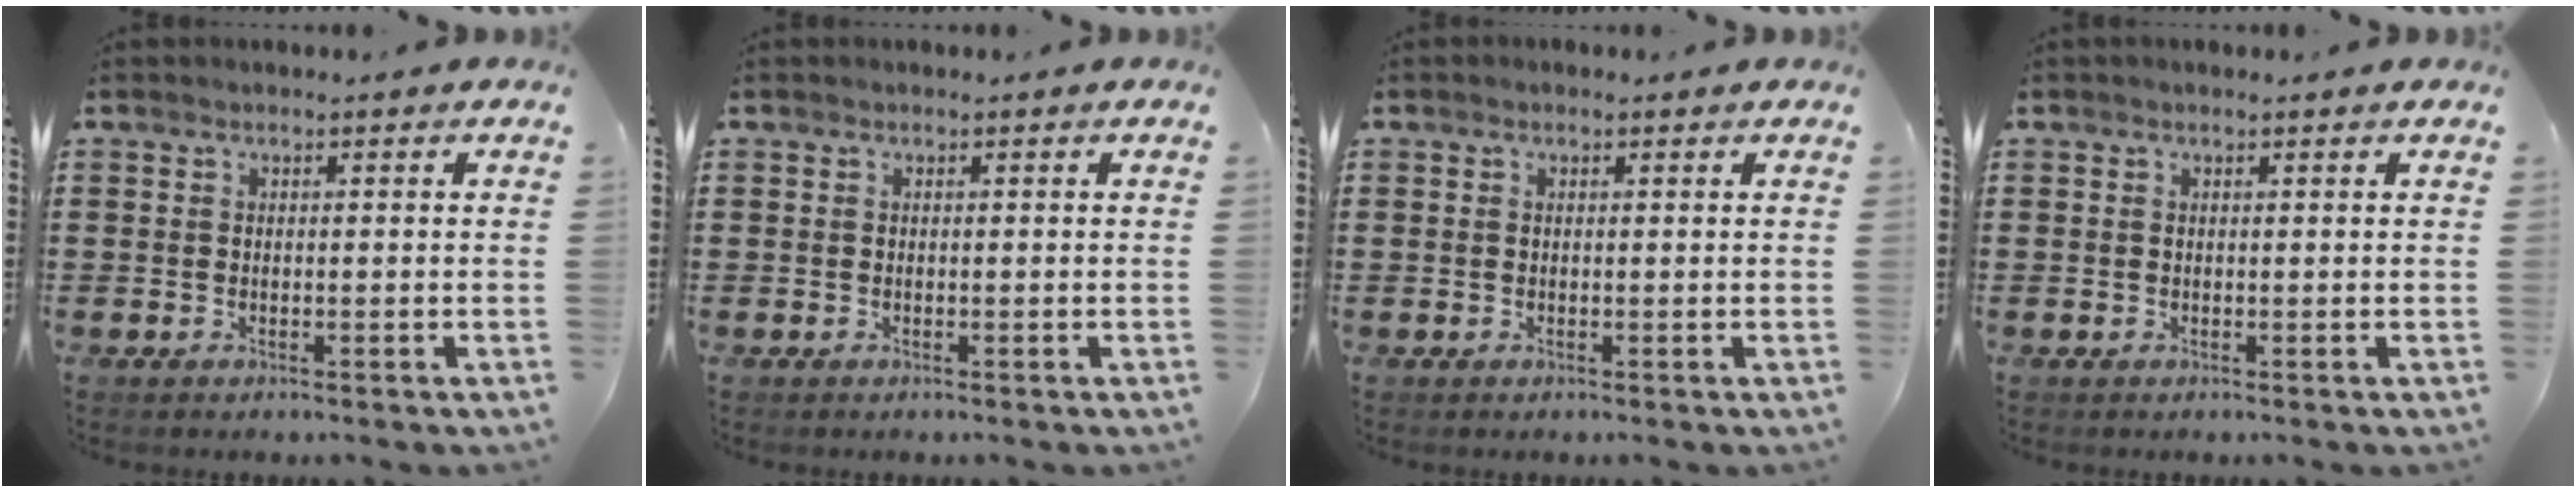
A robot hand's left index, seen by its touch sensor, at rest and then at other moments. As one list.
[{"total": 0.0}, {"total": 0.0}, {"total": 0.0}]